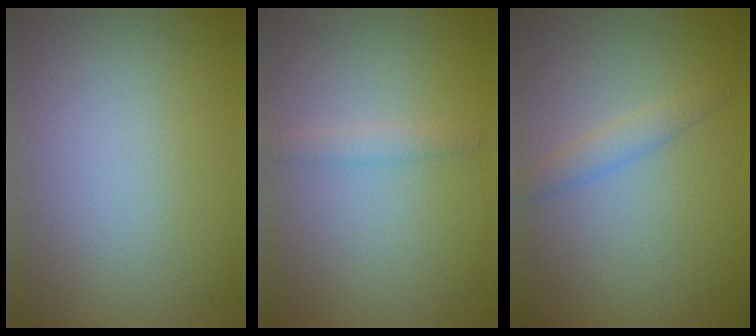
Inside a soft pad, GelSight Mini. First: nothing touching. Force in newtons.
{"total": 1.1, "press": 1.1, "slide": 0.0}
{"total": 1.6, "press": 1.6, "slide": 0.0}